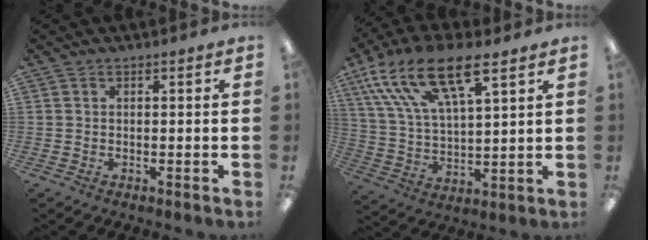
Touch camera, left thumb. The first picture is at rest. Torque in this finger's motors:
{"motor_torque": [0.52, 0.54, 1.46, -1.31, 0.52]}